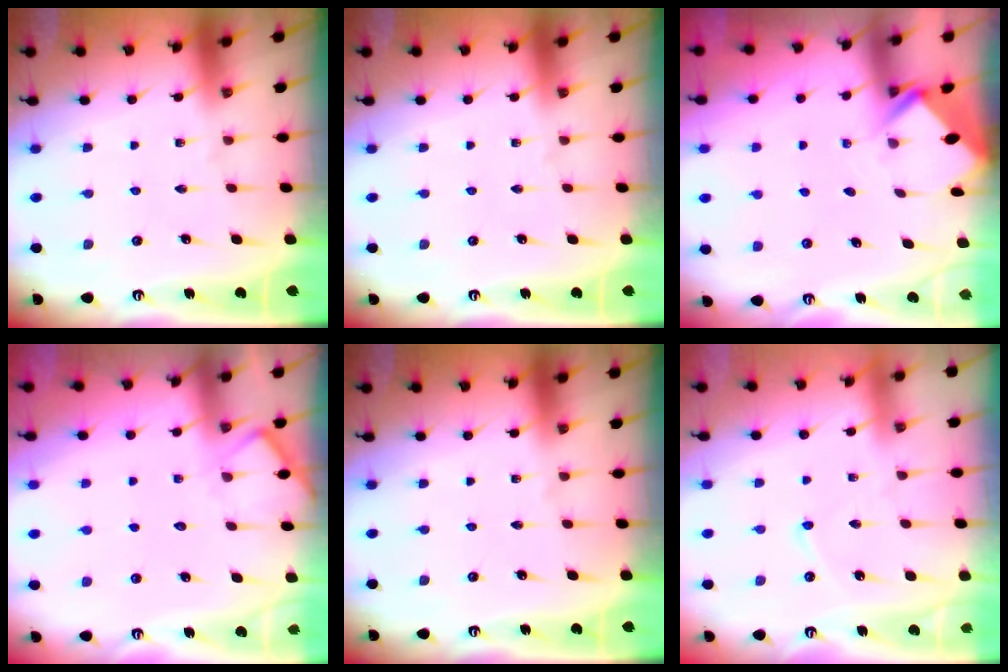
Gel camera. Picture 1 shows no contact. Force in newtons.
{"total": 0.0}
{"total": 2.7, "press": 2.7, "slide": 0.2}
{"total": 6.8, "press": 6.8, "slide": 0.5}
{"total": 0.0}
{"total": 2.1, "press": 2.1, "slide": 0.2}